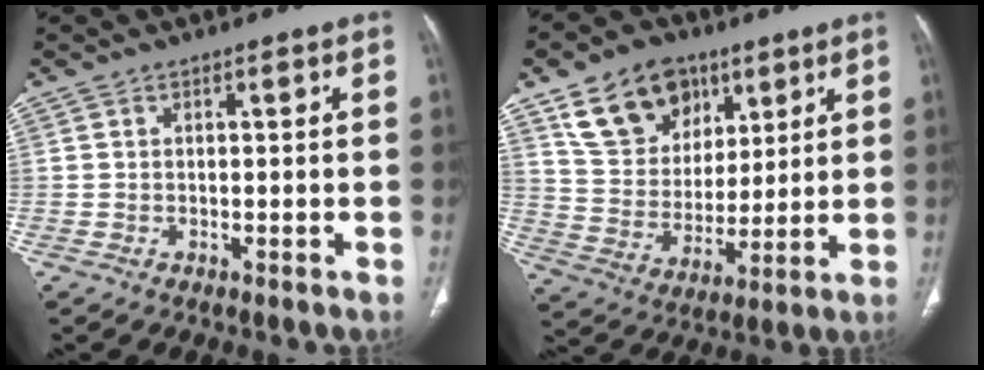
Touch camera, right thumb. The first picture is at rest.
{"total": 16.0, "force": [8.9, 11.3, 6.9], "torque": [-0.089, -0.029, 0.168]}